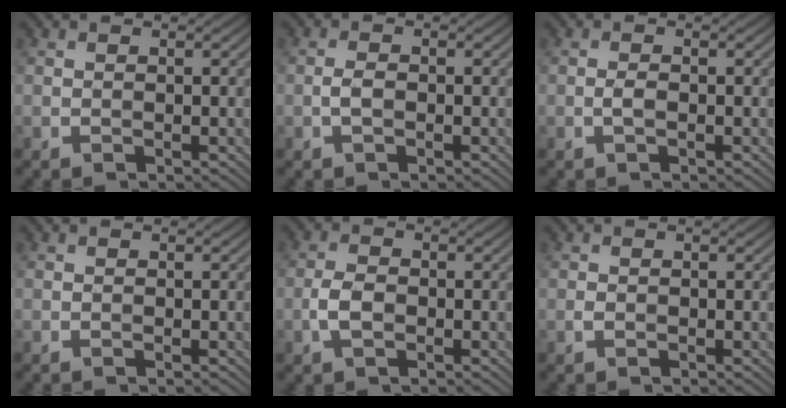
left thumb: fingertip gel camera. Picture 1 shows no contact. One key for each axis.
{"total": 1.6, "fx": -0.5, "fy": 0.7, "fz": 1.3, "tx": -0.029, "ty": 0.004, "tz": -0.014}
{"total": 1.2, "fx": -0.4, "fy": 0.3, "fz": 1.1, "tx": -0.024, "ty": 0.003, "tz": -0.010}
{"total": 0.0}
{"total": 3.0, "fx": -0.9, "fy": 1.8, "fz": 2.3, "tx": -0.050, "ty": 0.003, "tz": -0.022}
{"total": 0.6, "fx": -0.1, "fy": 0.5, "fz": 0.4, "tx": -0.008, "ty": -0.001, "tz": -0.004}